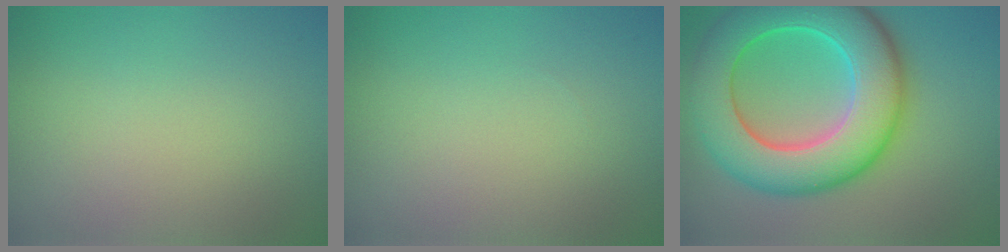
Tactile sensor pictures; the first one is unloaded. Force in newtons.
{"total": 0.0}
{"total": 11.8, "press": 11.8, "slide": 0.2}